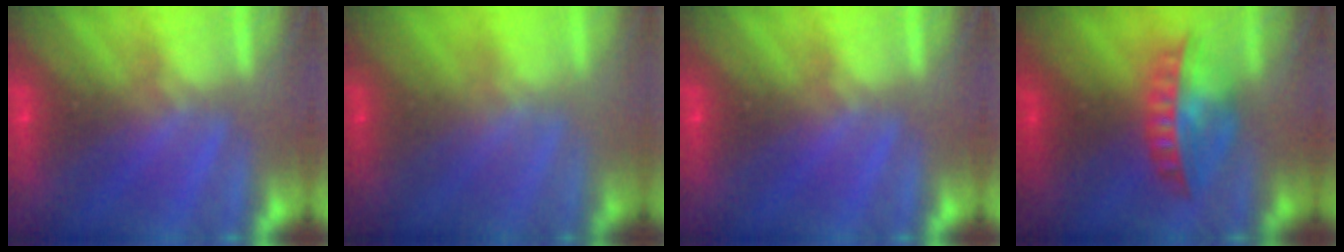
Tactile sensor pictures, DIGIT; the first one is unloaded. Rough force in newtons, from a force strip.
{"total": 1.5}
{"total": 0.0}
{"total": 5.7}